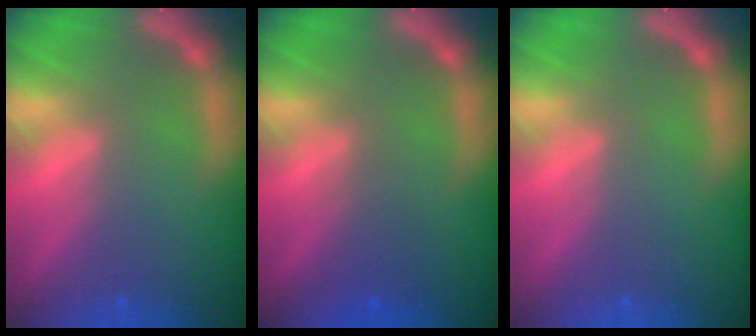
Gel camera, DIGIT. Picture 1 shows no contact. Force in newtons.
{"total": 2.0}
{"total": 0.0}